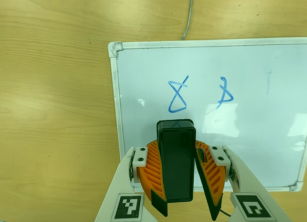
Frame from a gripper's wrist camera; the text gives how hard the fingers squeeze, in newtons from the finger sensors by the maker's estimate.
{"total": 8.7, "left": 9.0, "right": 8.3}